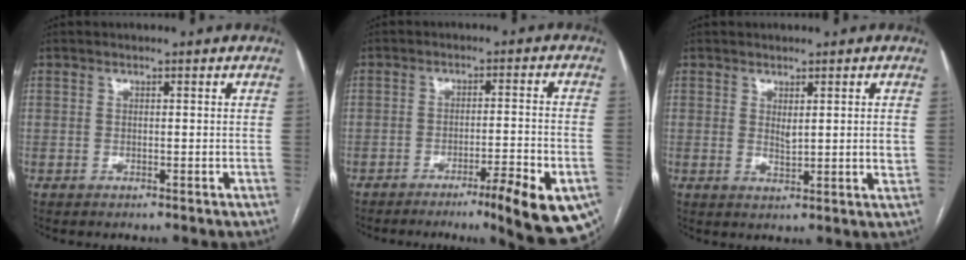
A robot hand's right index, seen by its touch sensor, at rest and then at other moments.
{"total": 14.1, "force": [-8.8, 1.1, 11.0], "torque": [-0.077, 0.006, -0.124]}
{"total": 3.7, "force": [0.8, 0.7, 3.5], "torque": [-0.053, -0.009, 0.015]}